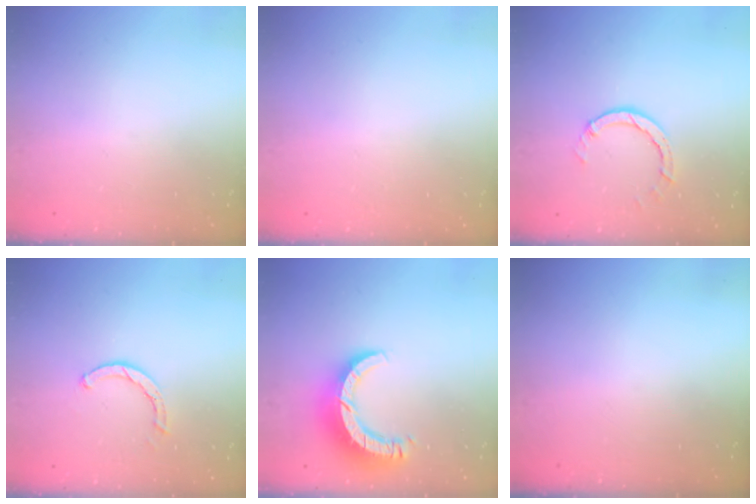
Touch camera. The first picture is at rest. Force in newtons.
{"total": 2.6, "press": 2.6, "slide": 0.2}
{"total": 3.8, "press": 3.8, "slide": 0.4}
{"total": 2.0, "press": 2.0, "slide": 0.2}
{"total": 11.0, "press": 11.0, "slide": 1.0}
{"total": 0.0}